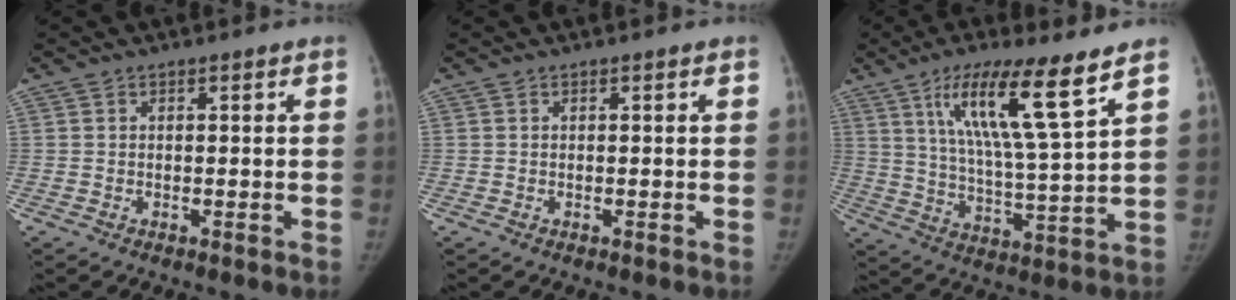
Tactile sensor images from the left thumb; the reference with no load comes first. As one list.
[{"total": 0.0}, {"total": 15.7, "force": [8.8, 1.7, 12.9], "torque": [-0.222, -0.044, 0.160]}]